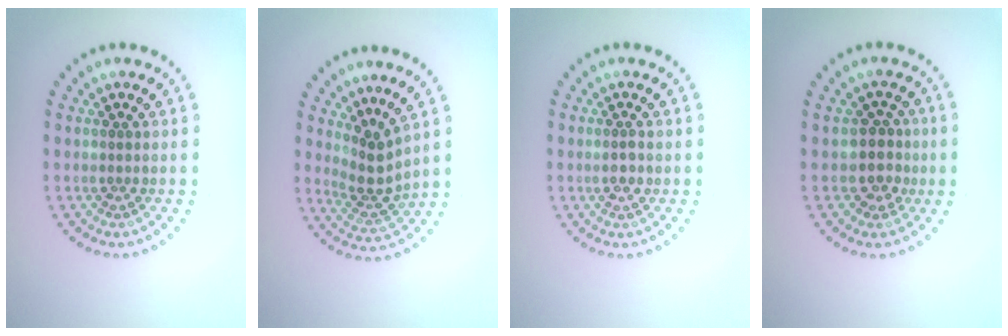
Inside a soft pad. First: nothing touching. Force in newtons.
{"total": 3.0, "press": 2.1, "slide": 2.1}
{"total": 0.8, "press": 0.8, "slide": 0.2}
{"total": 2.4, "press": 1.9, "slide": 1.4}